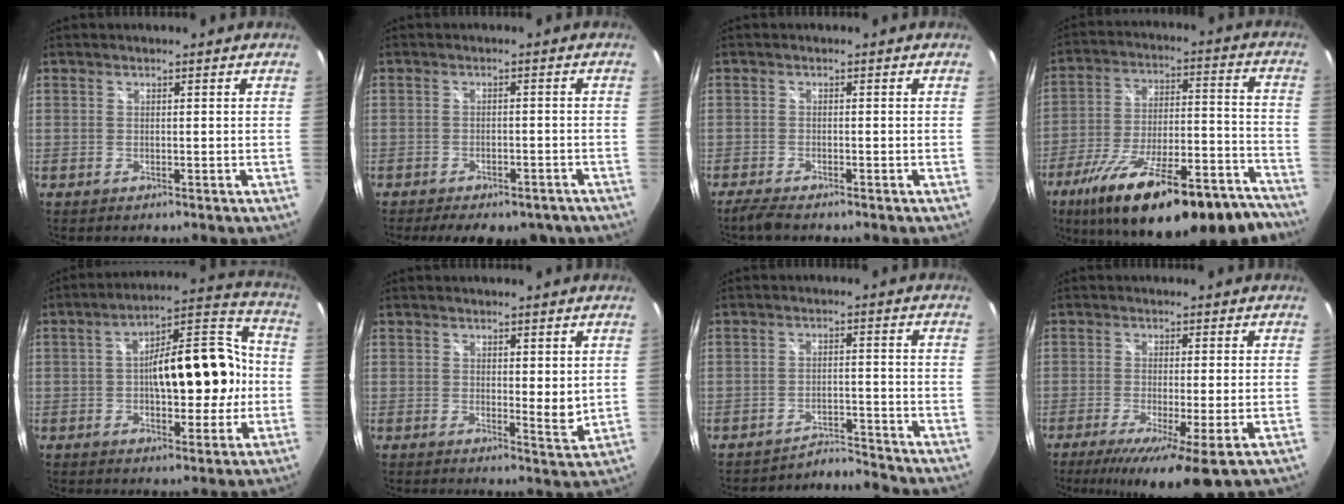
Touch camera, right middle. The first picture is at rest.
{"total": 10.7, "force": [-8.2, 4.3, 5.3], "torque": [-0.105, -0.015, -0.100]}
{"total": 3.2, "force": [-2.7, 0.3, 1.7], "torque": [-0.044, -0.009, -0.049]}
{"total": 28.3, "force": [-21.3, 8.3, 16.7], "torque": [-0.265, -0.018, -0.298]}
{"total": 15.6, "force": [-0.8, 6.8, 14.0], "torque": [-0.219, 0.035, -0.012]}
{"total": 3.9, "force": [2.3, 1.0, 3.0], "torque": [-0.040, -0.002, 0.035]}
{"total": 3.8, "force": [-3.4, -1.1, -1.4], "torque": [0.012, 0.014, -0.059]}
{"total": 8.5, "force": [-3.7, 0.4, 7.6], "torque": [-0.150, -0.028, -0.061]}